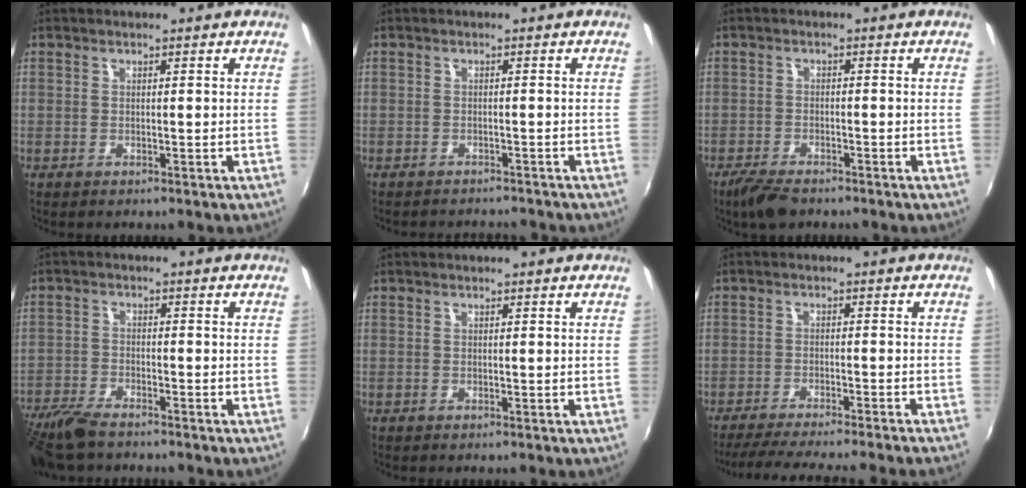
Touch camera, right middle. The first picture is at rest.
{"total": 4.2, "force": [-3.8, 1.3, 0.9], "torque": [-0.028, 0.000, -0.054]}
{"total": 5.0, "force": [-4.0, 1.6, 2.5], "torque": [-0.069, -0.010, -0.076]}
{"total": 9.4, "force": [-8.0, 2.5, 4.4], "torque": [-0.115, -0.026, -0.153]}
{"total": 0.0}
{"total": 11.3, "force": [-10.0, -1.4, 5.1], "torque": [-0.110, -0.013, -0.151]}